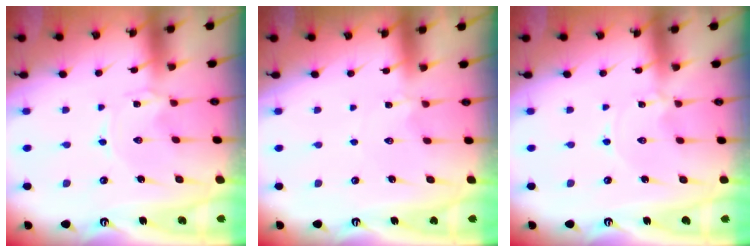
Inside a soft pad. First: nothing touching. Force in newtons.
{"total": 2.2, "press": 2.2, "slide": 0.4}
{"total": 0.0}